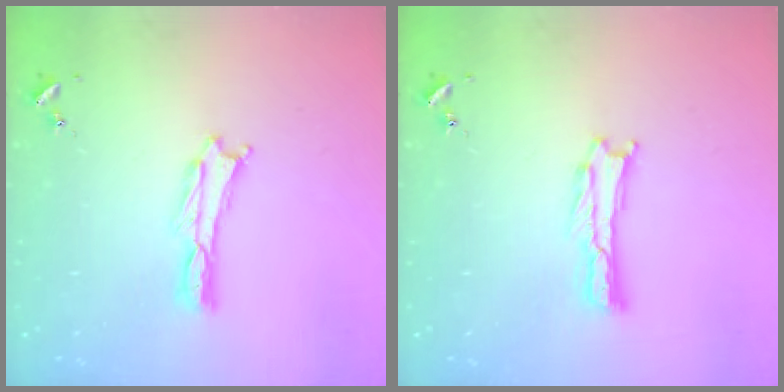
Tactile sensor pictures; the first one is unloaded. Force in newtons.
{"total": 0.7, "press": 0.7, "slide": 0.2}